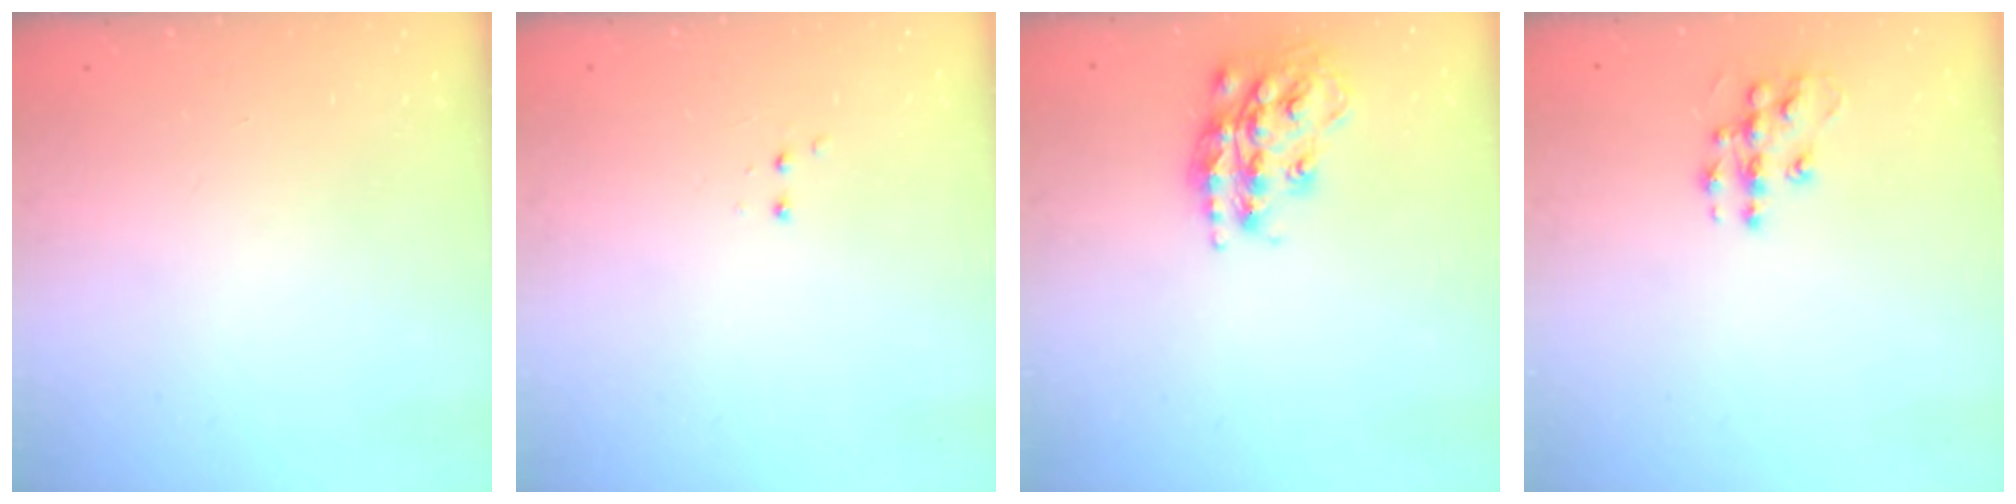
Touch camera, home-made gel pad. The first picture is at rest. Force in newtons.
{"total": 2.8, "press": 2.8, "slide": 0.6}
{"total": 17.1, "press": 17.1, "slide": 1.0}
{"total": 9.6, "press": 9.6, "slide": 0.5}